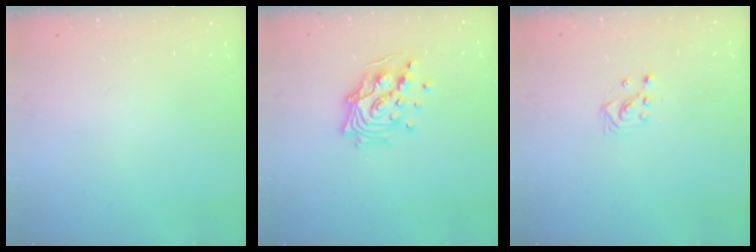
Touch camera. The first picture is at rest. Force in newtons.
{"total": 13.8, "press": 13.6, "slide": 2.0}
{"total": 2.2, "press": 2.2, "slide": 0.2}